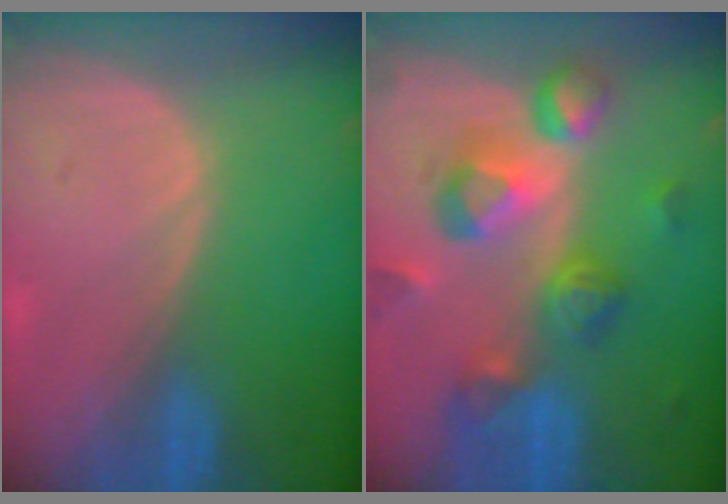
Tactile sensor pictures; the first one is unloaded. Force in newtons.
{"total": 10.5, "press": 9.4, "slide": 4.7}